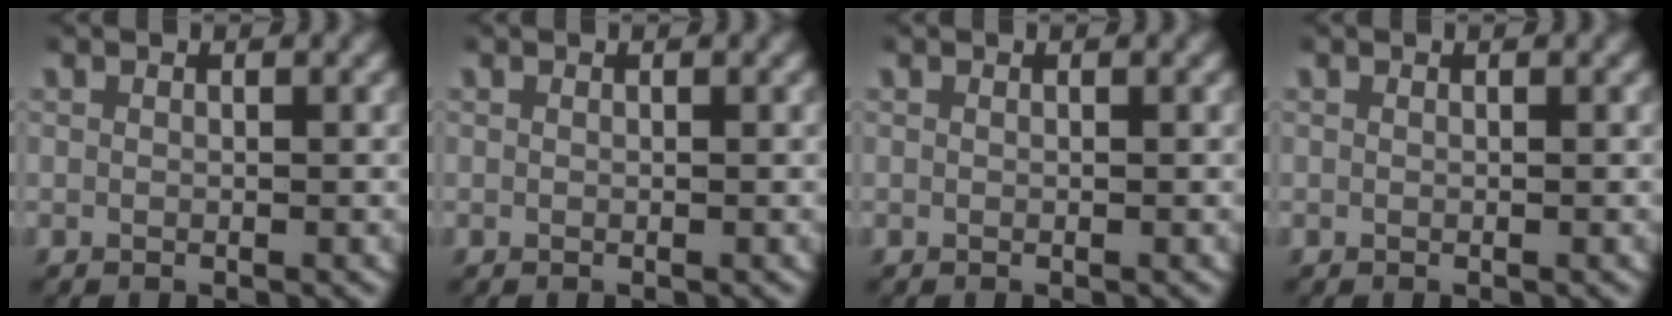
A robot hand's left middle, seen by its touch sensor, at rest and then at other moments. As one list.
[{"total": 0.0}, {"total": 0.0}, {"total": 0.0}]